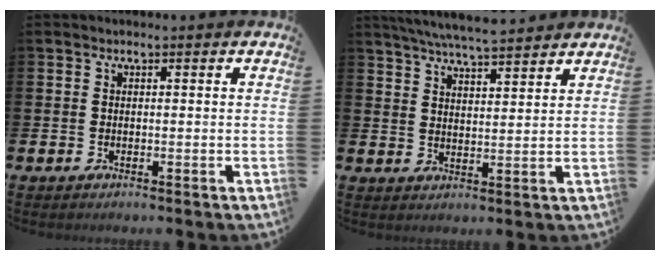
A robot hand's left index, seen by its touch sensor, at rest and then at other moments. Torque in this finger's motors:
{"motor_torque": [1.01, -1.13, 0.42, 0.17]}